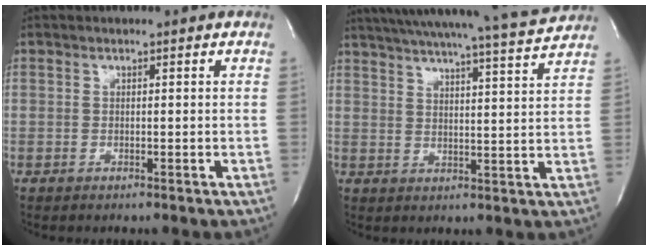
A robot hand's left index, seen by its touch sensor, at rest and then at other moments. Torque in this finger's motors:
{"motor_torque": [0.59, -0.64, 0.39, 0.12]}